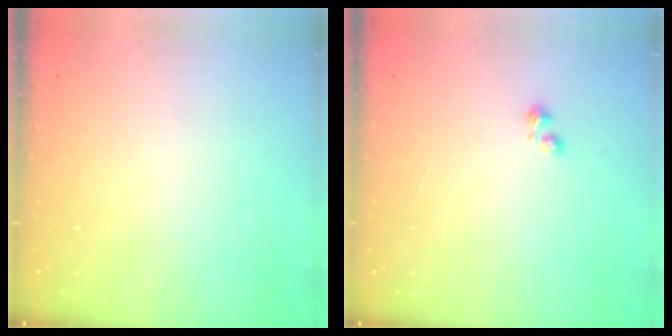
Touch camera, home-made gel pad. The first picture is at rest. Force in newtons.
{"total": 1.7, "press": 1.7, "slide": 0.5}